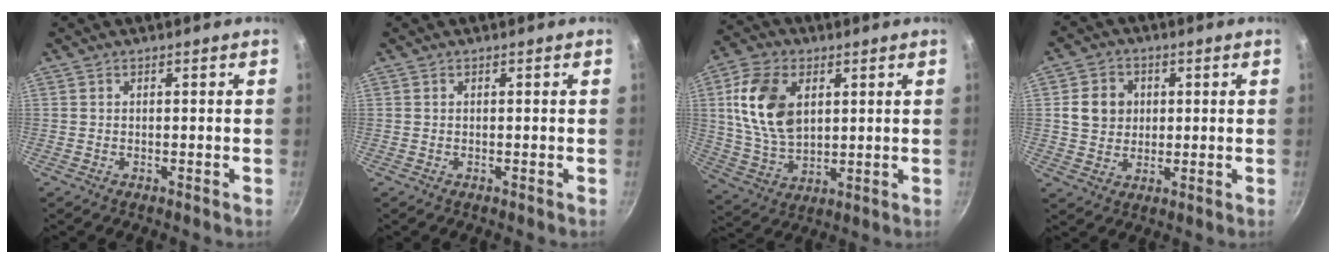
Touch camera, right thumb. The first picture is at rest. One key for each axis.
{"total": 0.0}
{"total": 14.8, "fx": 3.7, "fy": 9.5, "fz": 10.7, "tx": -0.186, "ty": -0.012, "tz": 0.077}
{"total": 7.2, "fx": 1.2, "fy": 6.4, "fz": 3.1, "tx": -0.027, "ty": 0.006, "tz": 0.017}